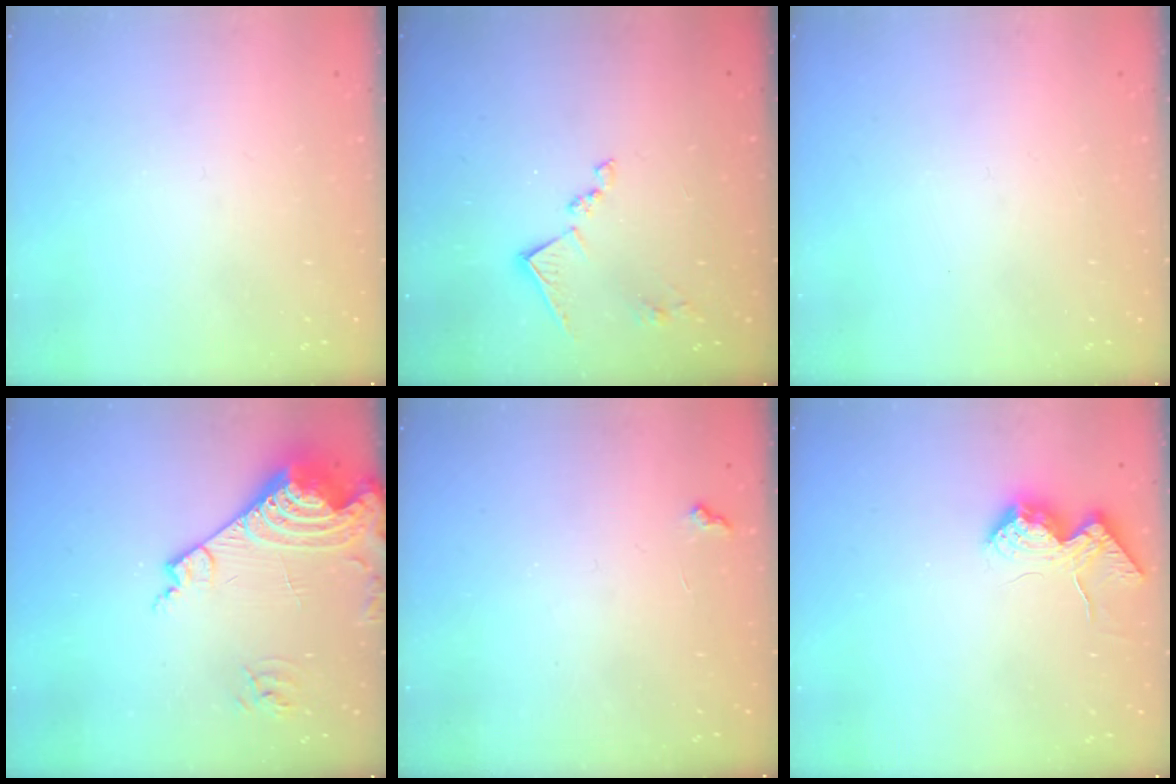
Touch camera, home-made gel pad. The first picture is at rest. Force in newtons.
{"total": 11.6, "press": 11.6, "slide": 0.8}
{"total": 0.0}
{"total": 16.3, "press": 16.2, "slide": 1.9}
{"total": 6.1, "press": 6.1, "slide": 0.7}
{"total": 16.7, "press": 16.7, "slide": 0.5}